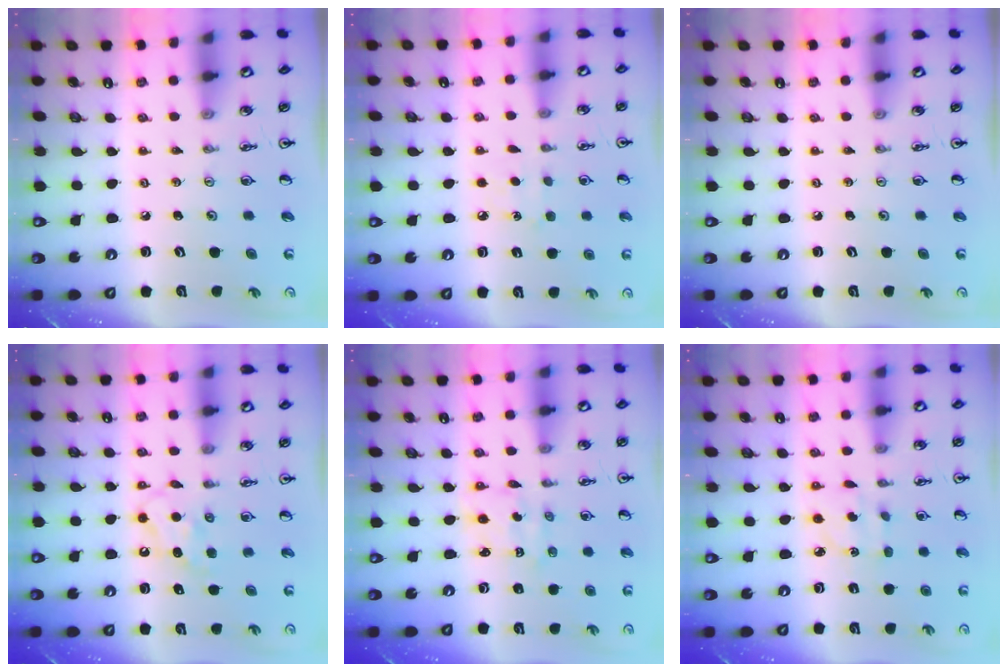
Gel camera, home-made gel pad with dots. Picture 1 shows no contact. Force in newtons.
{"total": 5.5, "press": 5.5, "slide": 0.7}
{"total": 0.0}
{"total": 5.6, "press": 5.6, "slide": 0.6}
{"total": 2.3, "press": 2.3, "slide": 0.1}
{"total": 2.6, "press": 2.6, "slide": 0.1}